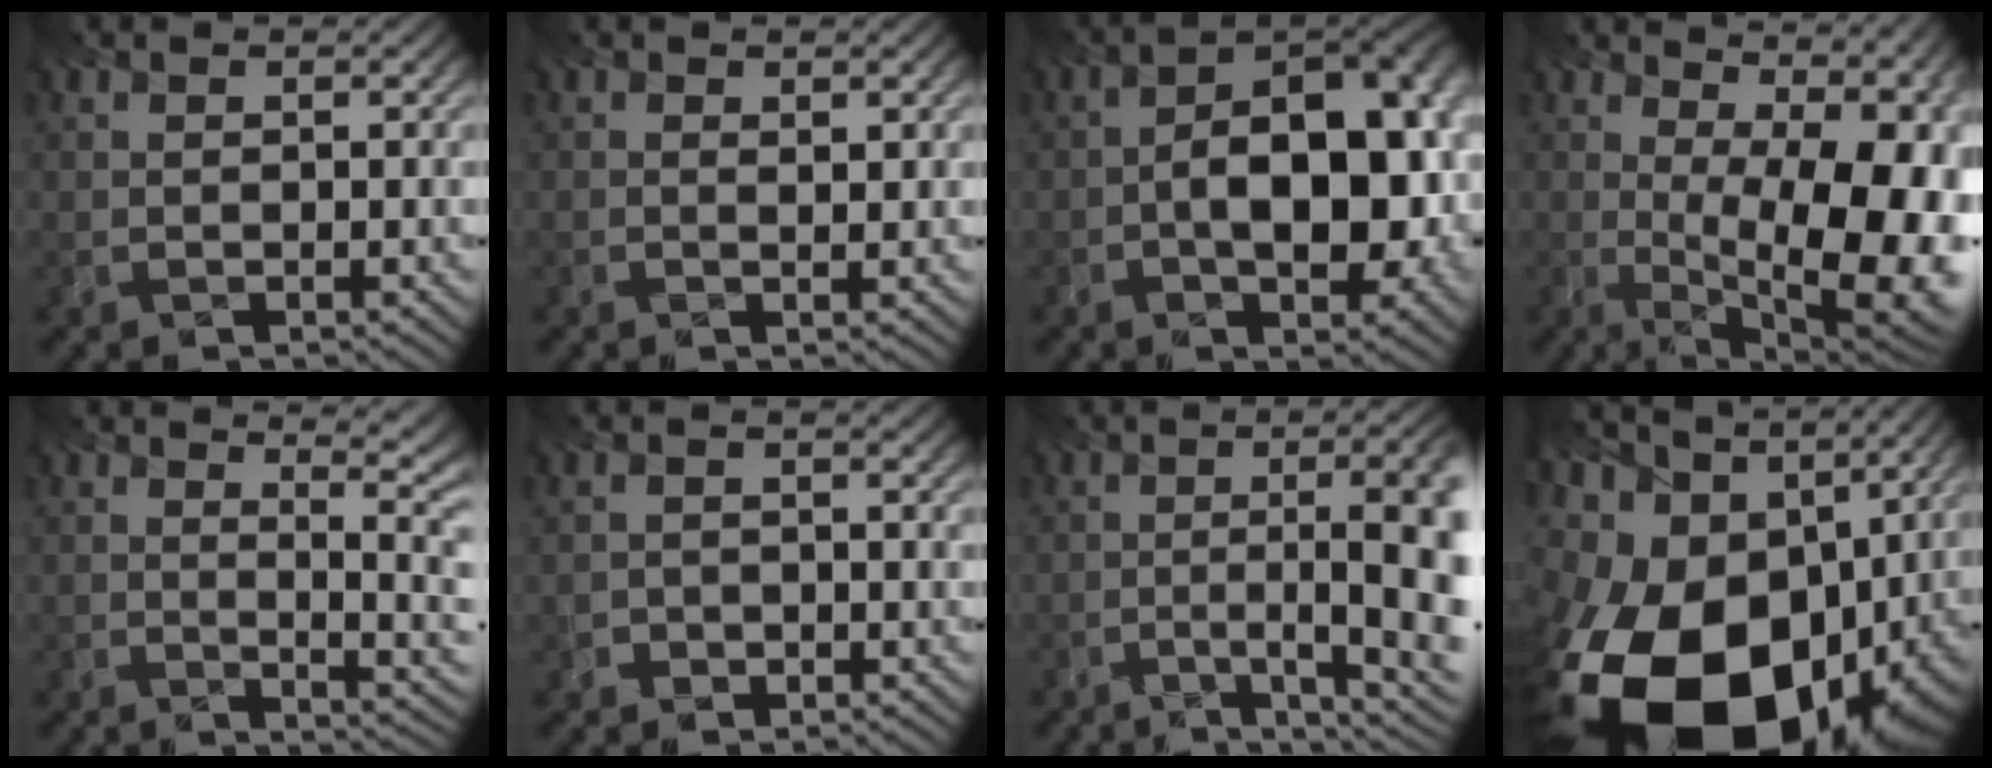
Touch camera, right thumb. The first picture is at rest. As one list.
[{"total": 0.7, "force": [0.5, 0.0, 0.6], "torque": [0.003, -0.005, 0.005]}, {"total": 14.4, "force": [-2.1, 8.2, 11.6], "torque": [-0.132, 0.001, -0.041]}, {"total": 17.0, "force": [1.0, 7.6, 15.2], "torque": [-0.197, 0.027, 0.042]}, {"total": 11.1, "force": [4.3, 4.5, 9.1], "torque": [-0.126, 0.031, 0.052]}, {"total": 2.0, "force": [-1.8, 0.8, -0.3], "torque": [0.000, -0.008, -0.036]}, {"total": 14.0, "force": [-2.6, 4.4, 13.1], "torque": [-0.123, 0.016, -0.046]}, {"total": 22.9, "force": [-7.9, 15.5, 14.8], "torque": [-0.341, -0.077, -0.113]}]